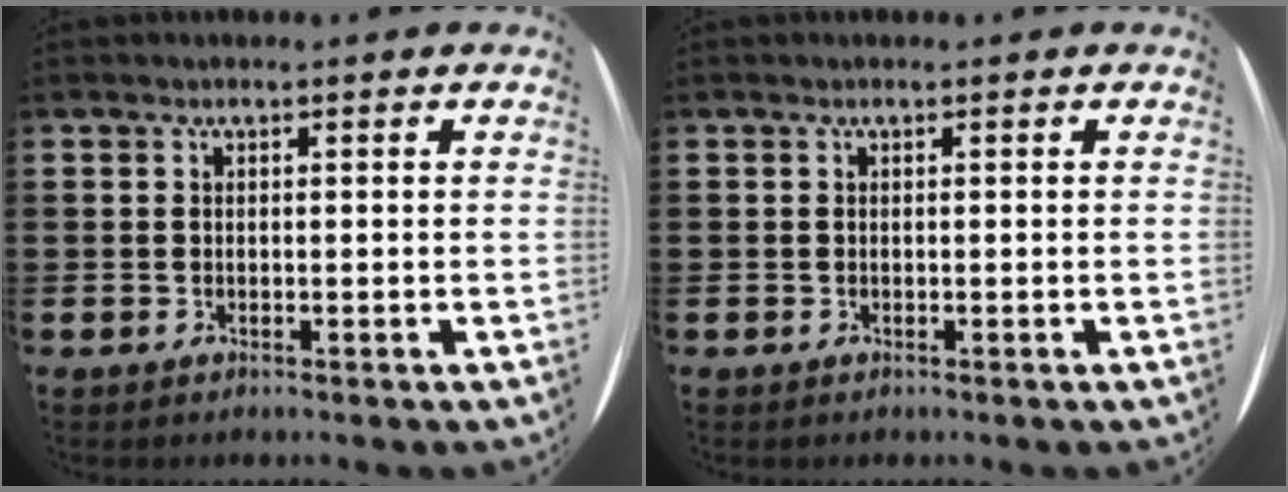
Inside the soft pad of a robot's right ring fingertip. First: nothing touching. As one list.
[{"total": 0.0}]